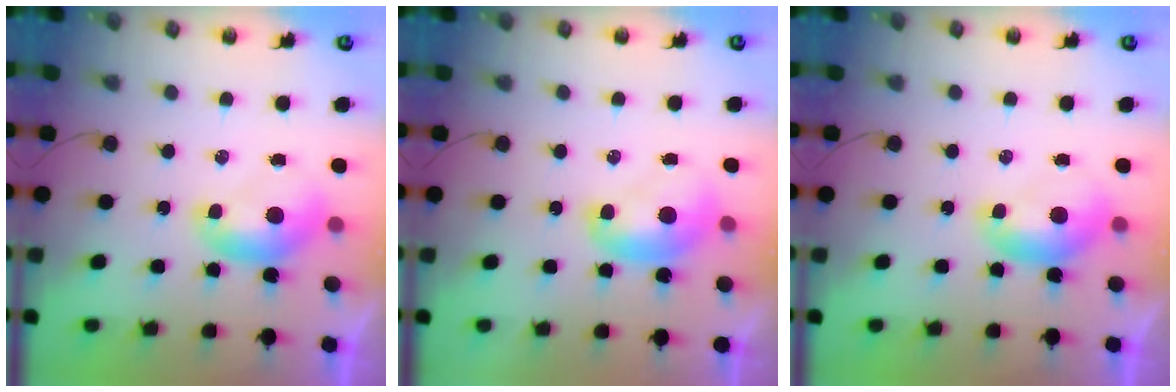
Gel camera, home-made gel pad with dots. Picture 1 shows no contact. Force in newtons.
{"total": 1.8, "press": 1.8, "slide": 0.2}
{"total": 0.0}